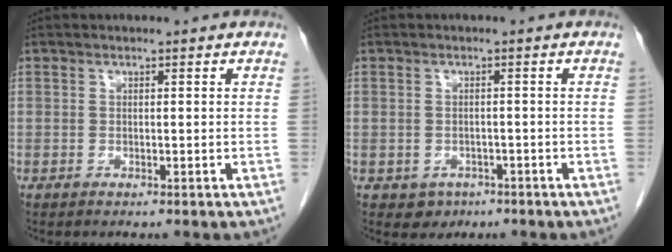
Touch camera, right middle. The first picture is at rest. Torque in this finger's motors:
{"motor_torque": [-0.32, -0.07, 0.00, -0.01]}